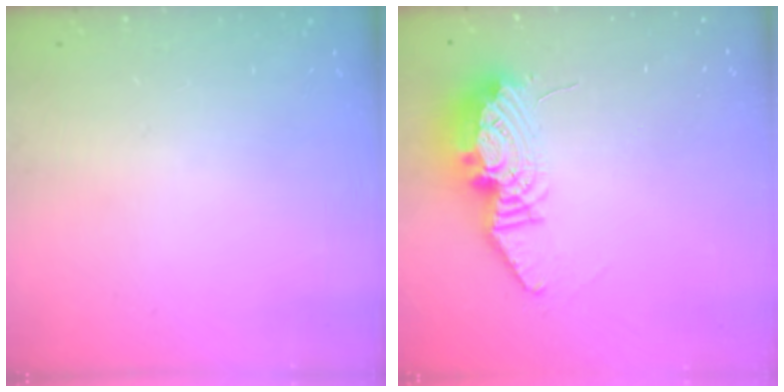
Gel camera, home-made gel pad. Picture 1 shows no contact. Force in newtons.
{"total": 12.1, "press": 12.1, "slide": 0.8}